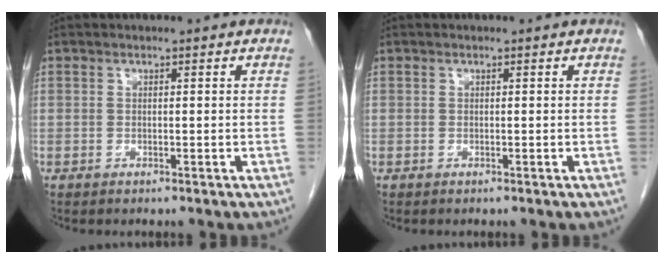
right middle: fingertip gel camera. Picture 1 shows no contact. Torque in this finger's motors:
{"motor_torque": [0.00, 0.00, 0.00, -0.01]}